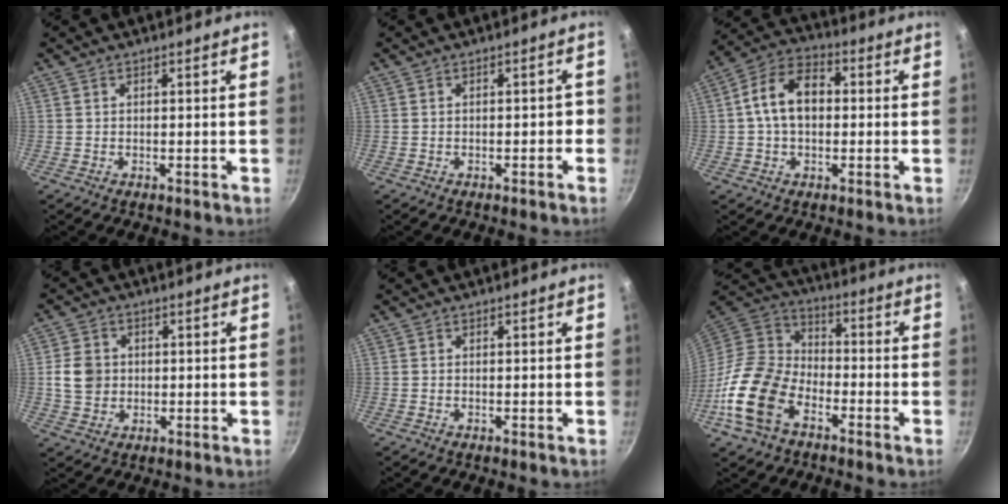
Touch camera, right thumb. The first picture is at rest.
{"total": 1.7, "force": [-0.7, 0.9, 1.3], "torque": [-0.008, 0.017, -0.007]}
{"total": 10.8, "force": [0.6, 7.3, 8.0], "torque": [-0.115, 0.030, -0.006]}
{"total": 6.3, "force": [0.2, 5.5, 3.1], "torque": [-0.039, 0.004, 0.001]}
{"total": 0.0}
{"total": 17.2, "force": [-8.0, 10.9, 10.6], "torque": [-0.192, 0.053, -0.176]}